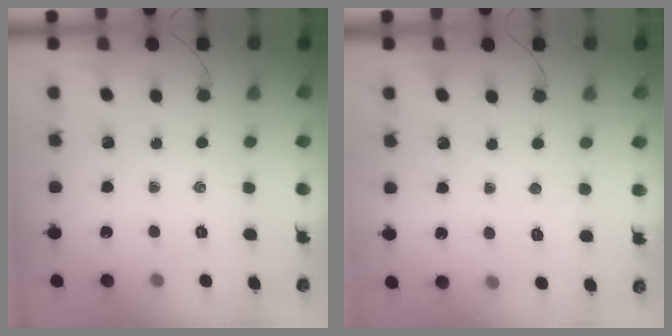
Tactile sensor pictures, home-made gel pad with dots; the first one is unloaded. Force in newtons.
{"total": 3.0, "press": 2.9, "slide": 0.7}